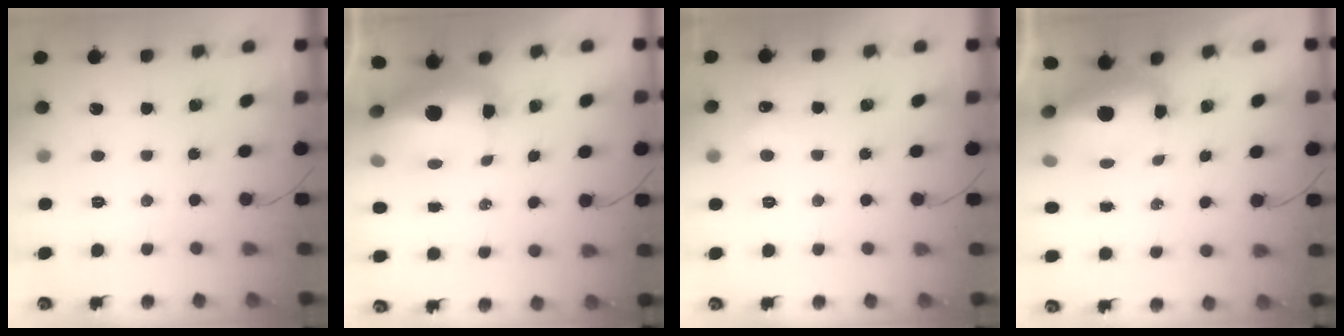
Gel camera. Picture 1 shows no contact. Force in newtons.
{"total": 14.3, "press": 13.9, "slide": 3.2}
{"total": 4.1, "press": 3.9, "slide": 1.1}
{"total": 11.4, "press": 11.2, "slide": 2.3}